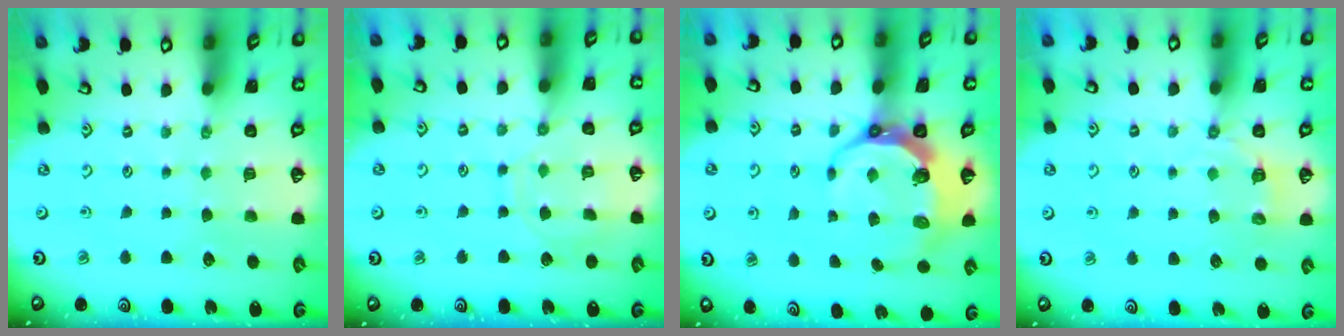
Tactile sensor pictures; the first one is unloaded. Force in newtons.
{"total": 9.7, "press": 9.7, "slide": 0.8}
{"total": 9.6, "press": 8.7, "slide": 4.0}
{"total": 3.7, "press": 2.9, "slide": 2.2}